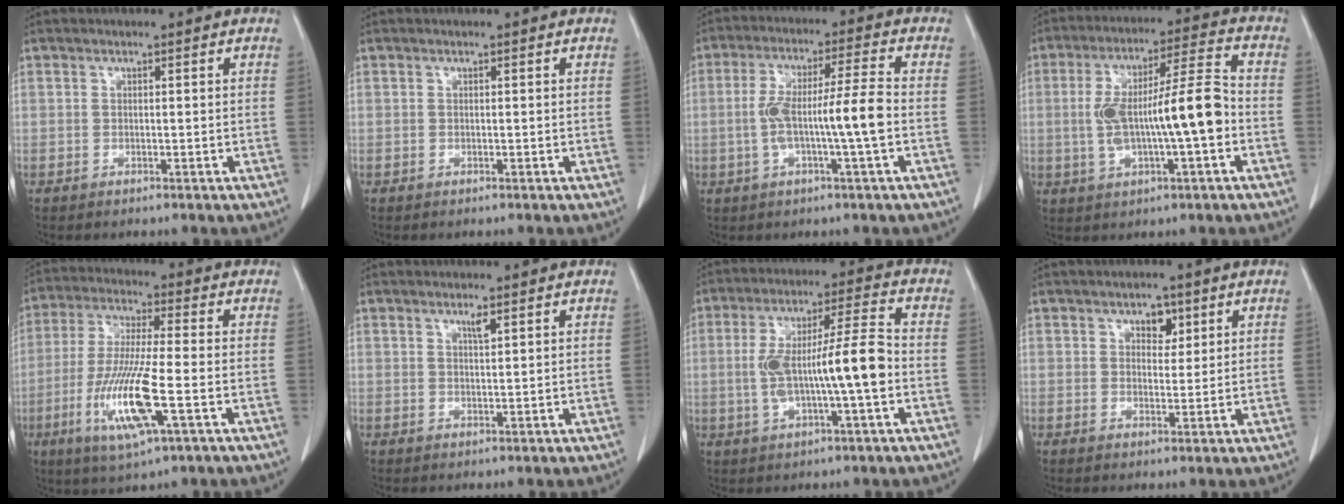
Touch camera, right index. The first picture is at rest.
{"total": 0.0}
{"total": 9.9, "force": [-1.6, 0.0, 9.8], "torque": [-0.186, 0.015, -0.031]}
{"total": 13.4, "force": [-1.6, 1.9, 13.2], "torque": [-0.240, 0.022, -0.023]}
{"total": 13.0, "force": [-4.0, 1.0, 12.4], "torque": [-0.256, -0.021, -0.076]}
{"total": 1.4, "force": [0.9, 0.0, 1.1], "torque": [-0.021, -0.003, 0.016]}
{"total": 12.2, "force": [-1.5, 1.1, 12.0], "torque": [-0.222, 0.017, -0.026]}
{"total": 3.0, "force": [1.6, 1.9, 1.7], "torque": [-0.019, 0.002, 0.023]}